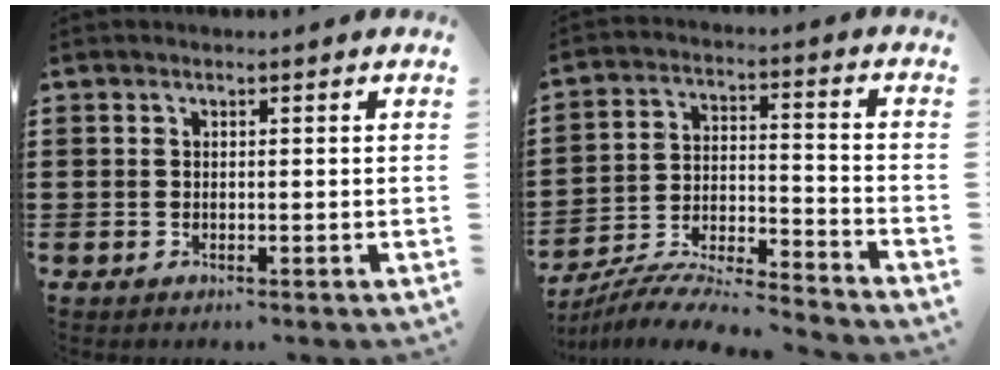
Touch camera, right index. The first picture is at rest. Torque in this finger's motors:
{"motor_torque": [-0.26, 1.54, -0.81, -0.21]}